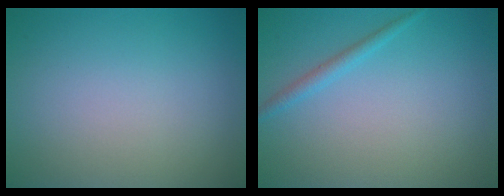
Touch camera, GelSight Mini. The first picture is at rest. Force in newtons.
{"total": 1.3, "press": 1.3, "slide": 0.1}